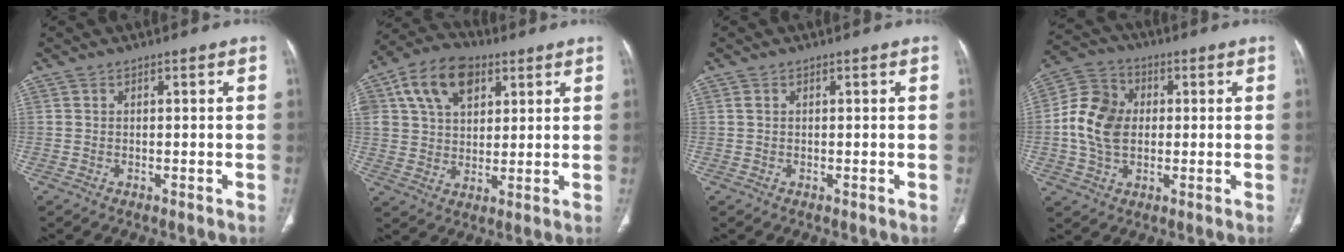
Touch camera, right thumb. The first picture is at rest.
{"total": 13.8, "force": [5.8, 9.1, 8.6], "torque": [-0.132, 0.000, 0.101]}
{"total": 0.0}
{"total": 11.7, "force": [0.2, 8.8, 7.8], "torque": [-0.139, 0.020, -0.002]}